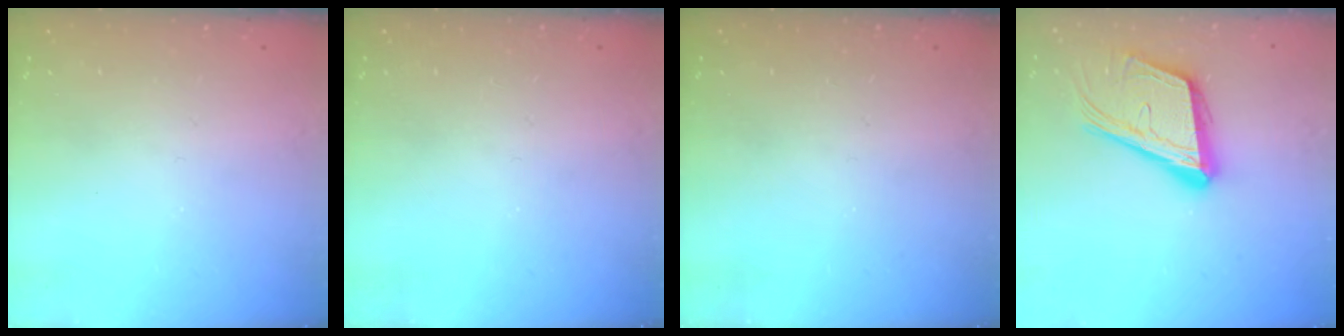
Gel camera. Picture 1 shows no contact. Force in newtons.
{"total": 0.0}
{"total": 0.0}
{"total": 17.4, "press": 17.0, "slide": 3.7}